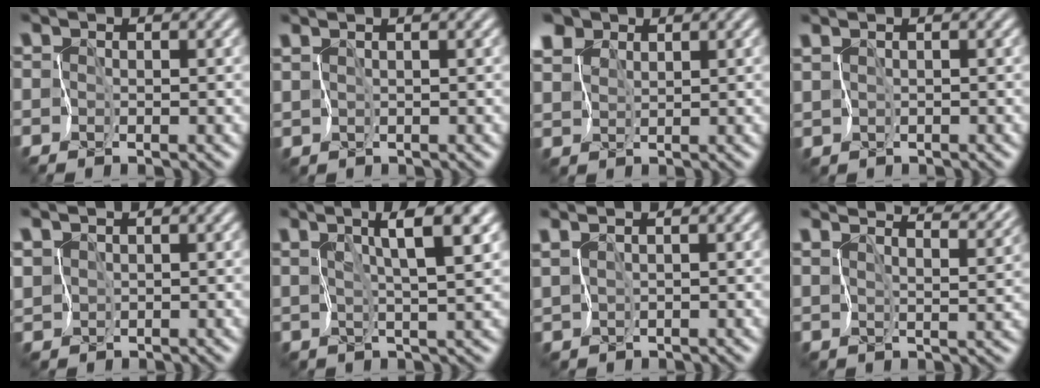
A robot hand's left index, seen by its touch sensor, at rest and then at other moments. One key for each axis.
{"total": 1.4, "fx": 1.3, "fy": -0.3, "fz": 0.5, "tx": -0.009, "ty": 0.007, "tz": 0.027}
{"total": 3.3, "fx": 2.7, "fy": 1.8, "fz": 0.5, "tx": -0.040, "ty": 0.004, "tz": 0.059}
{"total": 0.6, "fx": 0.5, "fy": 0.2, "fz": -0.3, "tx": 0.003, "ty": -0.001, "tz": 0.013}
{"total": 1.0, "fx": 0.7, "fy": 0.6, "fz": -0.4, "tx": 0.000, "ty": -0.002, "tz": 0.017}
{"total": 5.0, "fx": 2.6, "fy": 0.4, "fz": 4.2, "tx": -0.062, "ty": 0.010, "tz": 0.045}
{"total": 1.5, "fx": 1.4, "fy": -0.2, "fz": 0.3, "tx": -0.013, "ty": 0.008, "tz": 0.032}
{"total": 9.4, "fx": 8.3, "fy": 1.9, "fz": 3.9, "tx": -0.058, "ty": 0.024, "tz": 0.104}